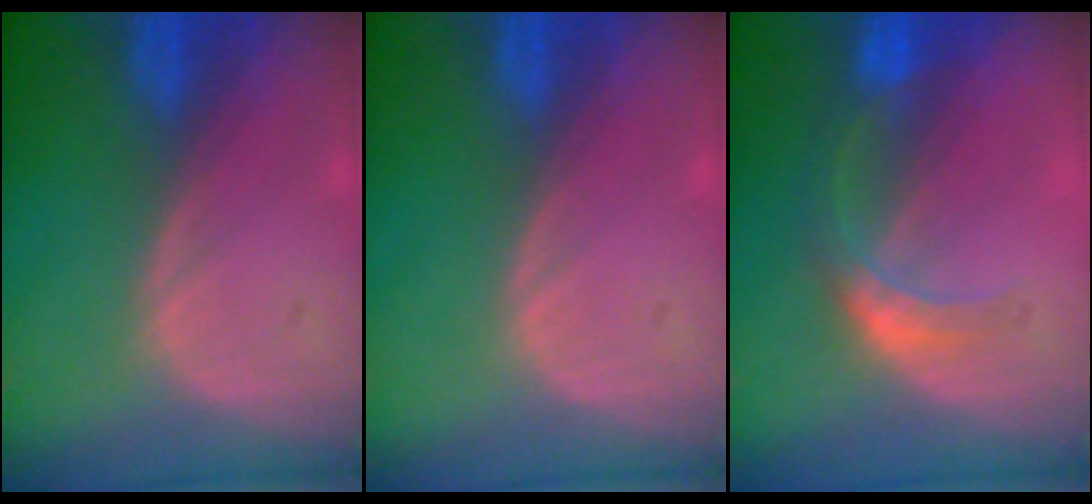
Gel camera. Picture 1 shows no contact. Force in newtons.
{"total": 0.0}
{"total": 5.5, "press": 4.8, "slide": 2.8}